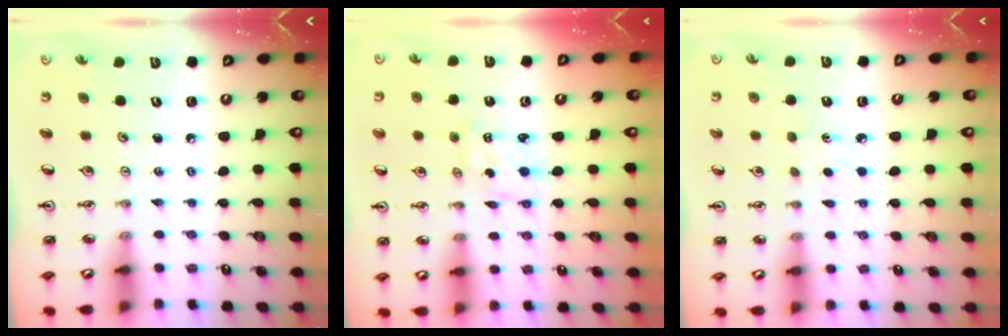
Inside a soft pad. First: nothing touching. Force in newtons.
{"total": 1.4, "press": 1.4, "slide": 0.2}
{"total": 3.3, "press": 3.3, "slide": 0.4}